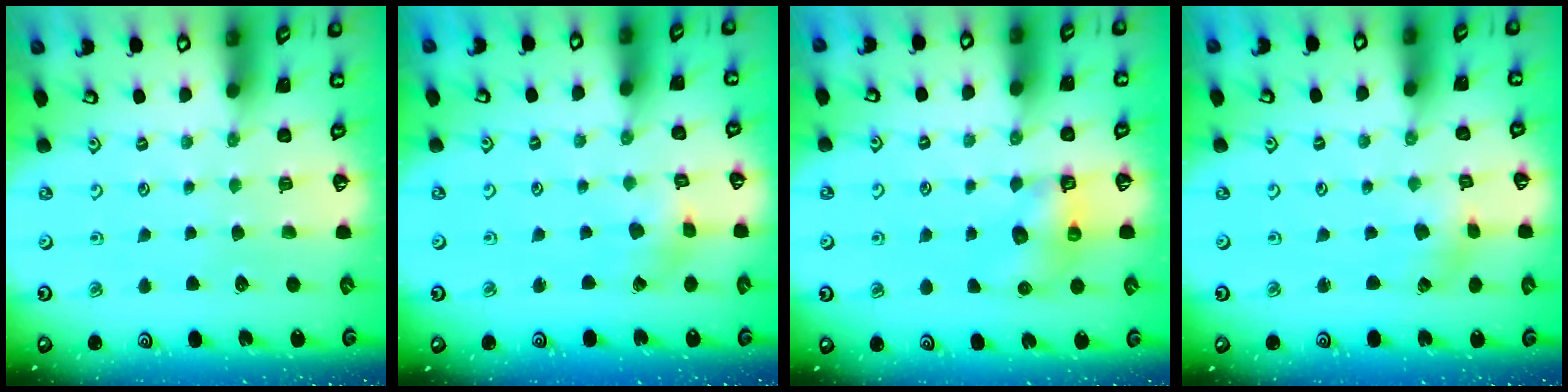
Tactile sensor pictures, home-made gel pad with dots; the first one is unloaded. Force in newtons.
{"total": 2.4, "press": 2.3, "slide": 0.4}
{"total": 6.0, "press": 6.0, "slide": 0.3}
{"total": 2.0, "press": 2.0, "slide": 0.2}